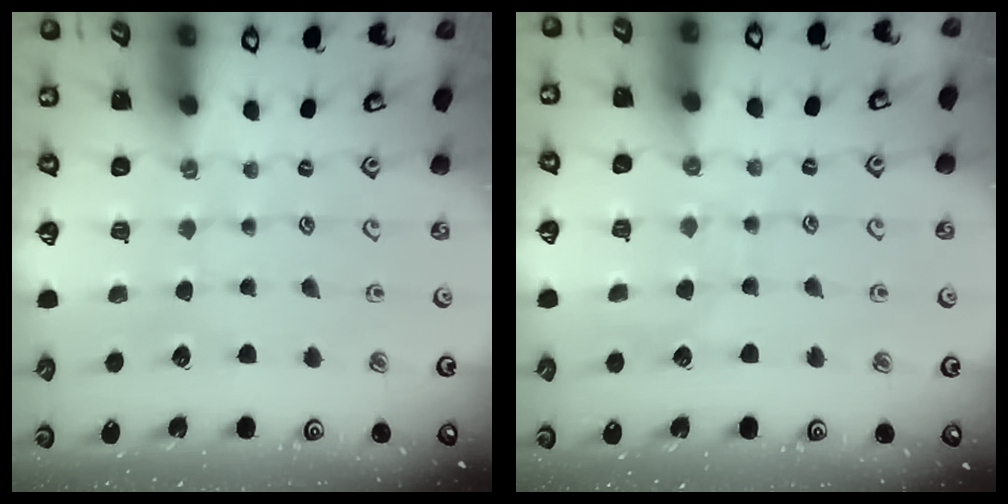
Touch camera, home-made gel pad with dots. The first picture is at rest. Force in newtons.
{"total": 6.3, "press": 6.3, "slide": 0.6}